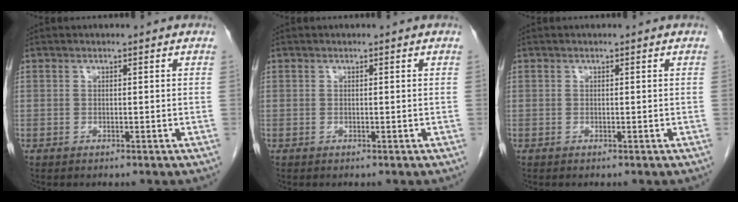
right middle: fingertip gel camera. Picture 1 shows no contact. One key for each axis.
{"total": 0.0}
{"total": 0.0}